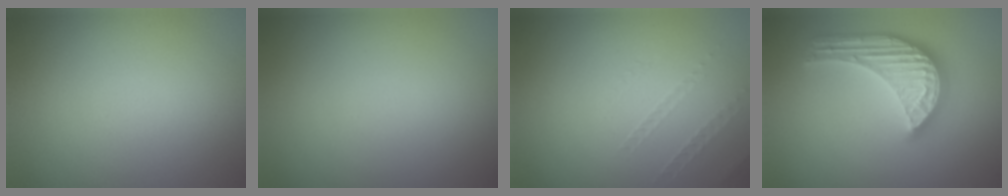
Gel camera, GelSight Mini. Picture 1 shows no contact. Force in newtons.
{"total": 0.0}
{"total": 0.9, "press": 0.1, "slide": 0.9}
{"total": 5.6, "press": 5.6, "slide": 0.6}